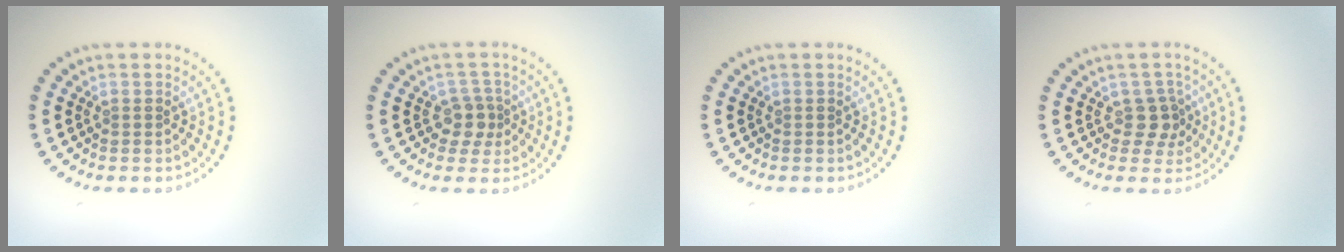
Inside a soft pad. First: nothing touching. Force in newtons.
{"total": 2.4, "press": 1.9, "slide": 1.4}
{"total": 0.0}
{"total": 2.2, "press": 1.9, "slide": 1.2}